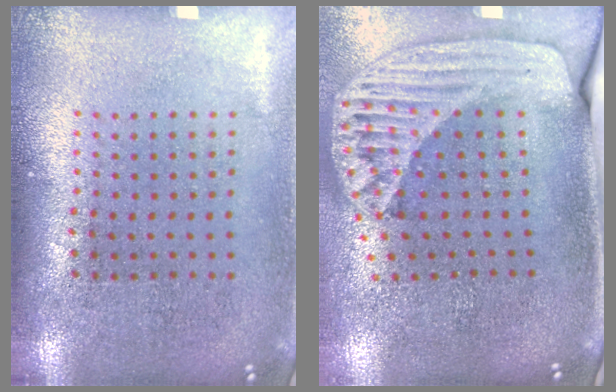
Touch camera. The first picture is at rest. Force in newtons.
{"total": 2.2, "press": 1.7, "slide": 1.4}